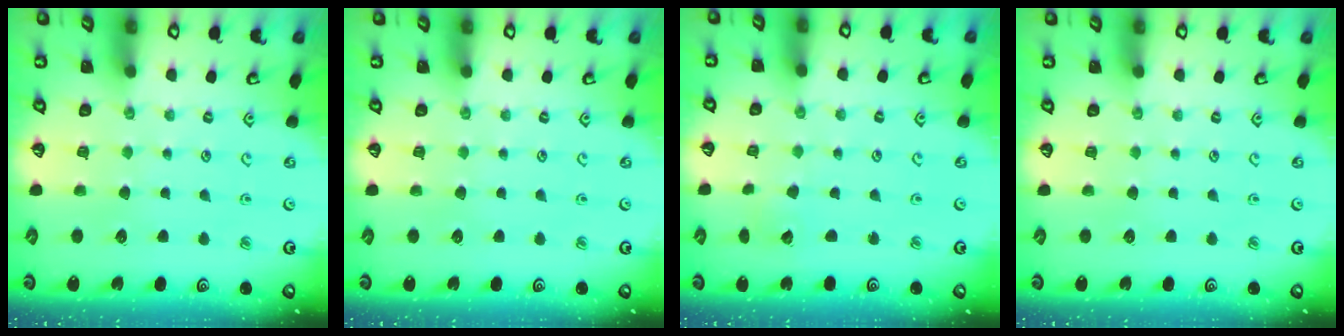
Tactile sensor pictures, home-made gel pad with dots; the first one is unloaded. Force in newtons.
{"total": 0.0}
{"total": 2.8, "press": 2.8, "slide": 0.2}
{"total": 0.0}